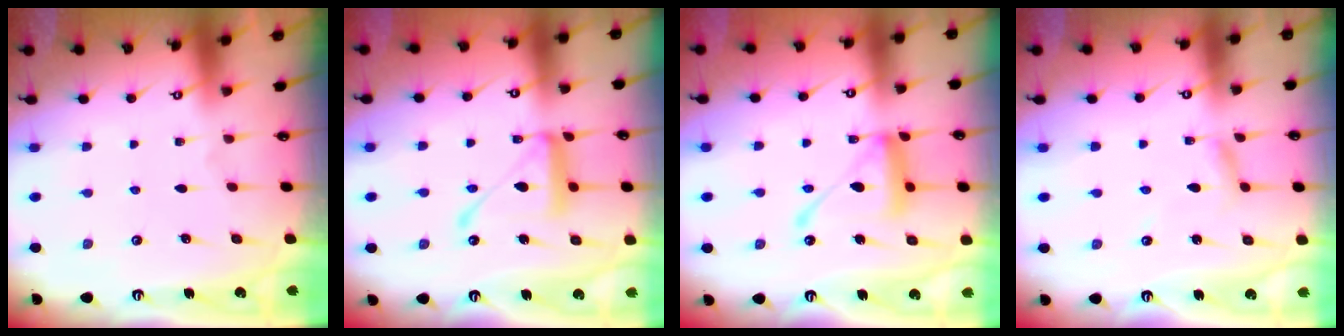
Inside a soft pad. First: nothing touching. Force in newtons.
{"total": 17.2, "press": 17.1, "slide": 1.5}
{"total": 14.9, "press": 14.8, "slide": 1.3}
{"total": 4.1, "press": 4.1, "slide": 0.3}